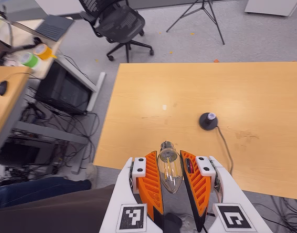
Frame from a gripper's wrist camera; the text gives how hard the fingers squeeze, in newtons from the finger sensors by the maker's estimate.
{"total": 9.5, "left": 9.0, "right": 10.0}